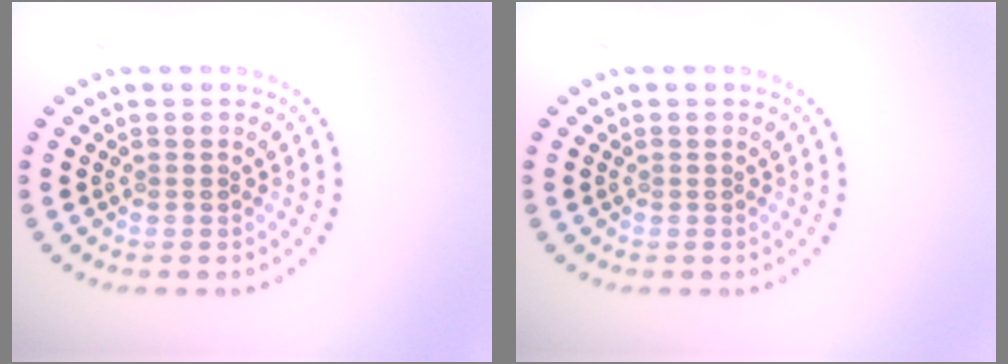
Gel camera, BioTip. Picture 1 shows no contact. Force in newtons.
{"total": 0.0}